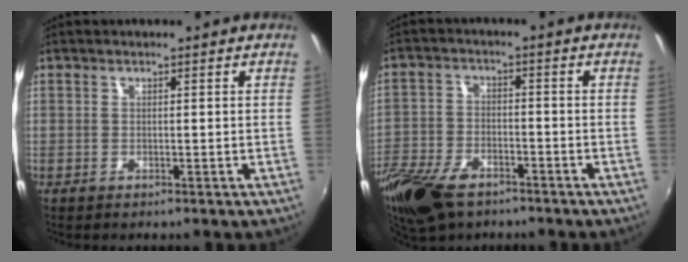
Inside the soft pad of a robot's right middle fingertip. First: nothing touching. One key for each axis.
{"total": 13.8, "fx": -9.3, "fy": 6.8, "fz": 7.5, "tx": -0.189, "ty": -0.028, "tz": -0.181}